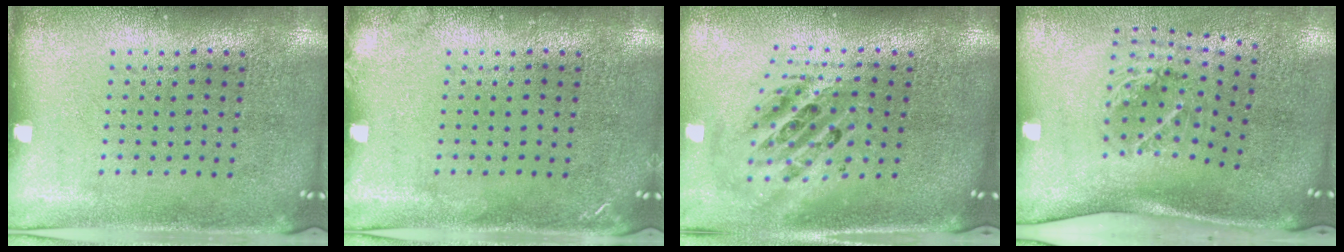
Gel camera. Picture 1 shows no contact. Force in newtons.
{"total": 0.8, "press": 0.8, "slide": 0.1}
{"total": 2.2, "press": 1.7, "slide": 1.4}
{"total": 2.0, "press": 1.3, "slide": 1.6}